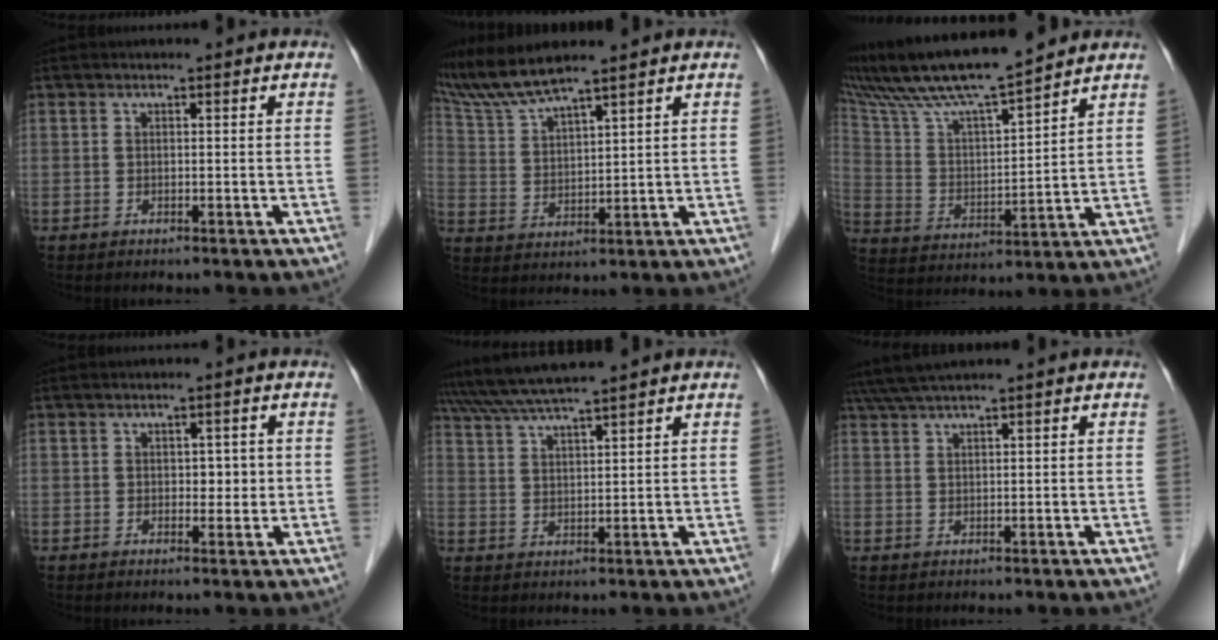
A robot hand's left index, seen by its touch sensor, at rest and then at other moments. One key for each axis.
{"total": 7.9, "fx": 7.2, "fy": -0.5, "fz": 3.3, "tx": -0.081, "ty": 0.010, "tz": 0.150}
{"total": 15.8, "fx": 13.9, "fy": 0.5, "fz": 7.6, "tx": -0.151, "ty": 0.013, "tz": 0.252}
{"total": 2.1, "fx": 0.2, "fy": 1.4, "fz": 1.5, "tx": -0.016, "ty": 0.001, "tz": 0.004}
{"total": 7.6, "fx": 6.9, "fy": -1.3, "fz": 3.0, "tx": -0.063, "ty": 0.024, "tz": 0.126}
{"total": 4.1, "fx": 3.5, "fy": -0.9, "fz": 1.9, "tx": -0.040, "ty": 0.025, "tz": 0.072}